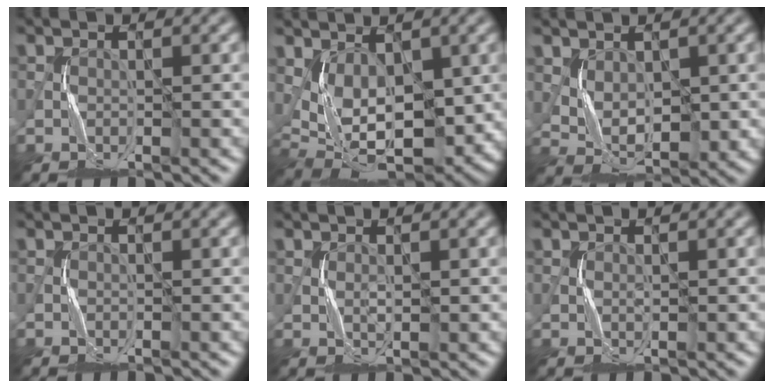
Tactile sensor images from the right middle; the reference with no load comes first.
{"total": 7.3, "force": [0.8, 3.9, 6.1], "torque": [-0.116, -0.007, 0.020]}
{"total": 3.9, "force": [0.7, 2.4, 2.9], "torque": [-0.057, -0.010, 0.023]}
{"total": 0.0}
{"total": 1.0, "force": [0.3, 0.5, 0.8], "torque": [-0.017, -0.001, 0.009]}
{"total": 0.7, "force": [0.3, 0.3, 0.5], "torque": [-0.011, 0.000, 0.006]}